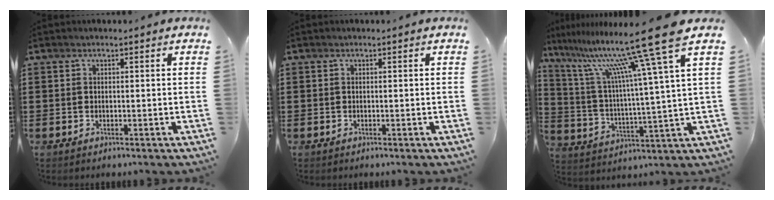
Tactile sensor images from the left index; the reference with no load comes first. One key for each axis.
{"total": 0.0}
{"total": 16.9, "fx": 11.8, "fy": -0.5, "fz": 12.1, "tx": -0.245, "ty": -0.070, "tz": 0.182}